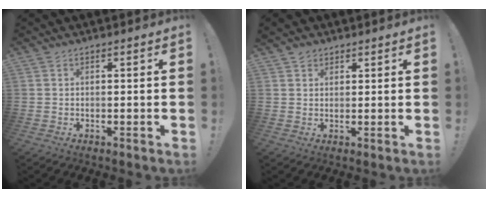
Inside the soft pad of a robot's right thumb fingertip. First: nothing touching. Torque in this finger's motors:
{"motor_torque": [0.46, 0.85, 0.38, 0.21, 0.02]}